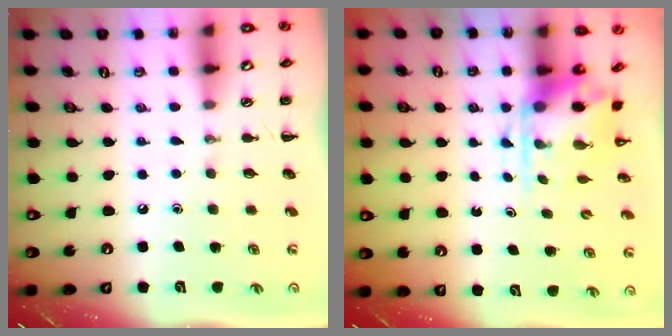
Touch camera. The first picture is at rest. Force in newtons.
{"total": 3.8, "press": 3.7, "slide": 0.9}